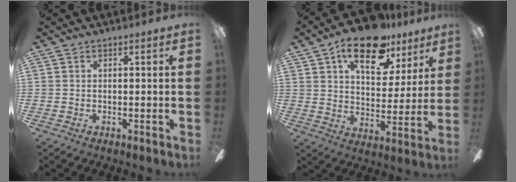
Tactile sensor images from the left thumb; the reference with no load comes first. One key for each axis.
{"total": 18.4, "fx": 11.7, "fy": 8.6, "fz": 11.3, "tx": -0.174, "ty": -0.049, "tz": 0.199}